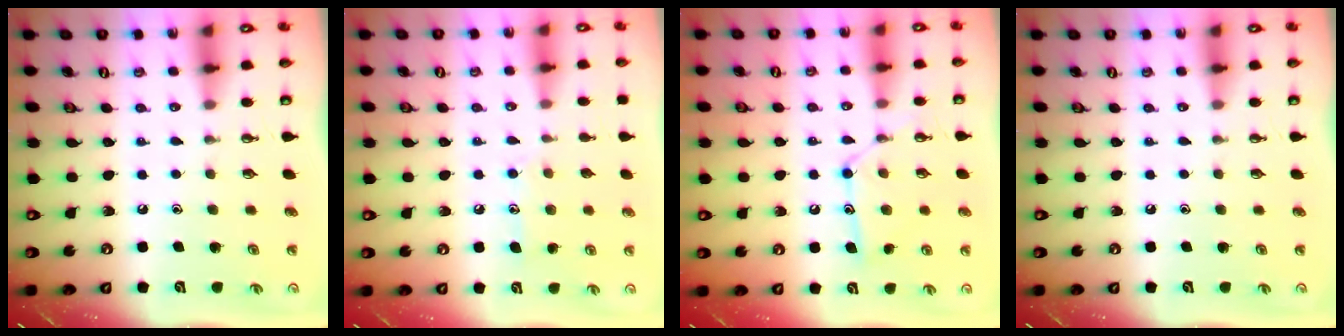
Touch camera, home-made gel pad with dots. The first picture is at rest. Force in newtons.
{"total": 8.6, "press": 8.6, "slide": 0.6}
{"total": 12.9, "press": 12.9, "slide": 1.0}
{"total": 0.0}